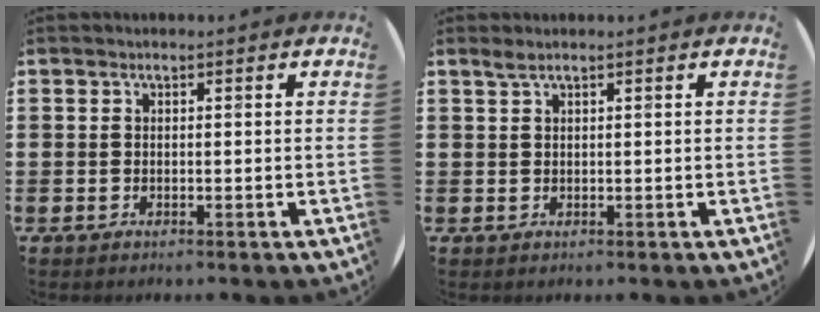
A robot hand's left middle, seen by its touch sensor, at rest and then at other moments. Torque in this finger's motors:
{"motor_torque": [0.21, -0.13, -0.01, 0.00]}